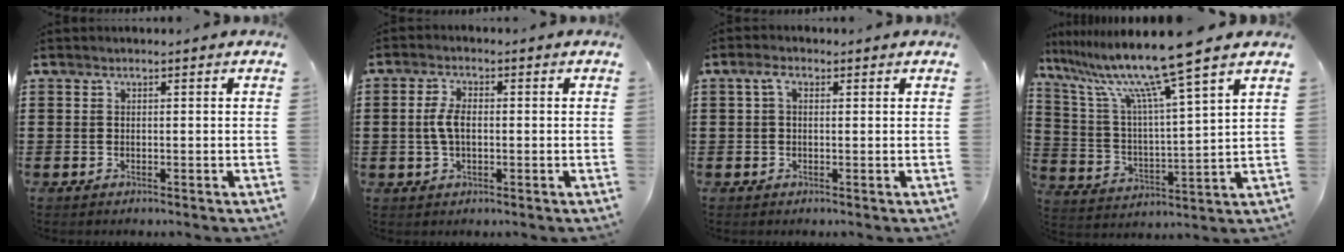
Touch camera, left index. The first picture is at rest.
{"total": 4.2, "force": [-0.1, 2.0, 3.7], "torque": [-0.085, 0.001, -0.008]}
{"total": 2.3, "force": [0.4, 1.3, 1.8], "torque": [-0.040, 0.009, 0.005]}
{"total": 11.1, "force": [9.0, -0.6, 6.4], "torque": [-0.163, -0.054, 0.143]}